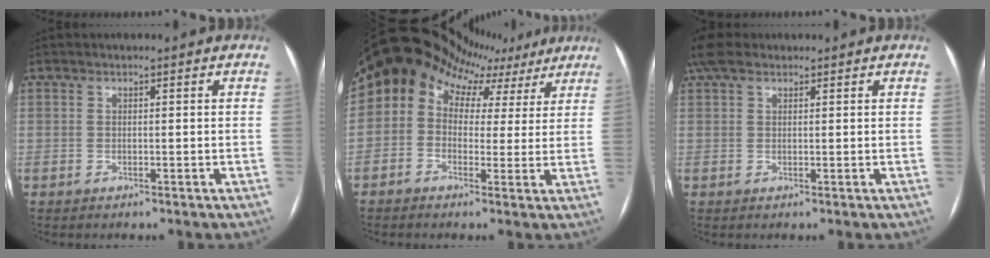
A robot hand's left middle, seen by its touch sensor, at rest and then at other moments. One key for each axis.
{"total": 14.8, "fx": 8.5, "fy": 10.7, "fz": 5.8, "tx": -0.108, "ty": 0.083, "tz": 0.108}
{"total": 4.2, "fx": 3.0, "fy": 1.9, "fz": 2.2, "tx": -0.055, "ty": 0.033, "tz": 0.063}